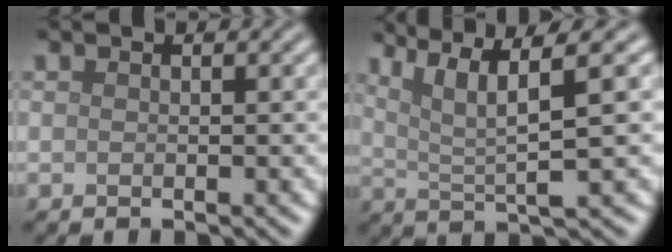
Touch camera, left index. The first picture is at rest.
{"total": 6.6, "force": [3.3, 1.1, 5.6], "torque": [-0.097, 0.012, 0.064]}